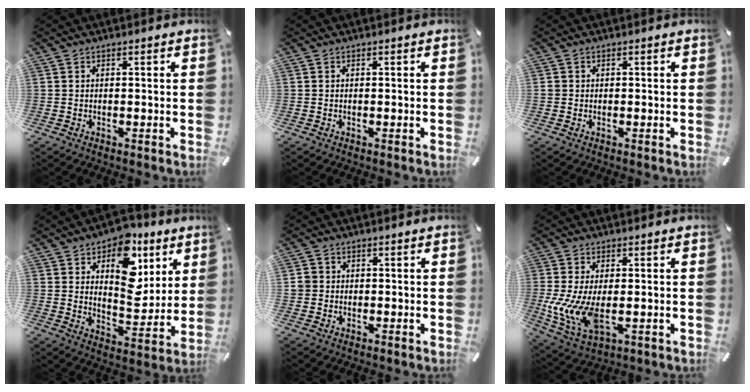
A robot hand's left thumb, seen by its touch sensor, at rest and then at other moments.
{"total": 0.0}
{"total": 0.7, "force": [-0.1, 0.7, 0.0], "torque": [0.002, 0.007, -0.003]}
{"total": 15.1, "force": [6.7, 10.3, 8.8], "torque": [-0.107, -0.040, 0.117]}
{"total": 2.3, "force": [-0.1, 2.3, 0.3], "torque": [-0.005, 0.006, -0.004]}
{"total": 11.5, "force": [-1.2, 6.0, 9.7], "torque": [-0.218, -0.020, -0.014]}